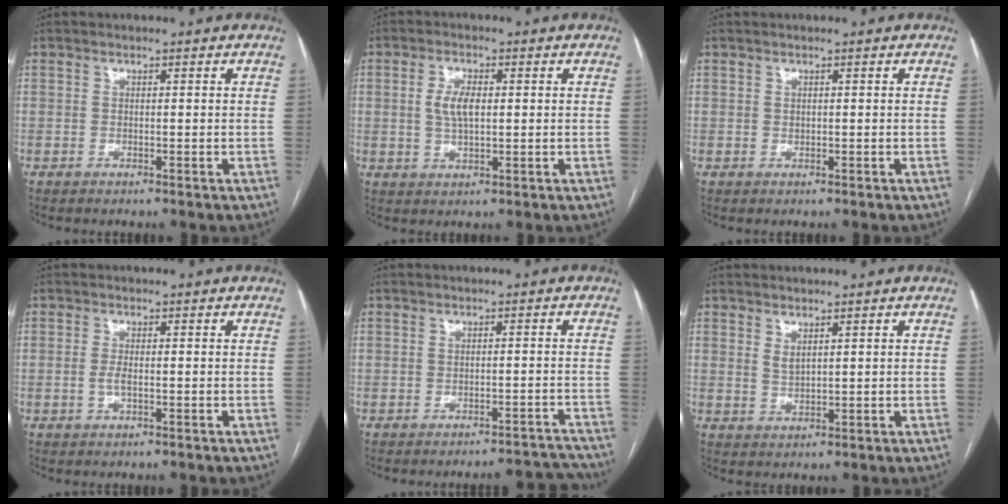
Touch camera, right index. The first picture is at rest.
{"total": 4.4, "force": [0.6, 1.8, 4.0], "torque": [-0.084, 0.005, 0.013]}
{"total": 0.0}
{"total": 1.5, "force": [-0.3, 0.4, 1.4], "torque": [-0.029, 0.000, -0.007]}
{"total": 6.6, "force": [-6.6, 0.0, -0.2], "torque": [0.020, 0.015, -0.073]}
{"total": 1.7, "force": [1.1, 0.6, 1.1], "torque": [-0.023, -0.005, 0.028]}